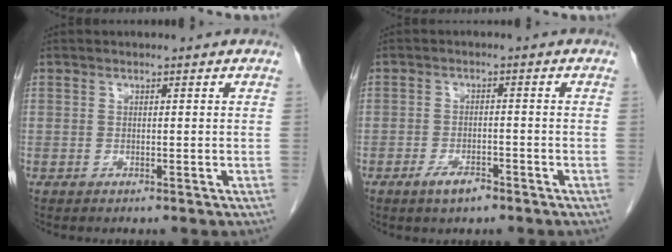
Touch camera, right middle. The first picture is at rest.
{"total": 3.2, "force": [-2.2, 1.0, 2.1], "torque": [-0.045, 0.000, -0.038]}